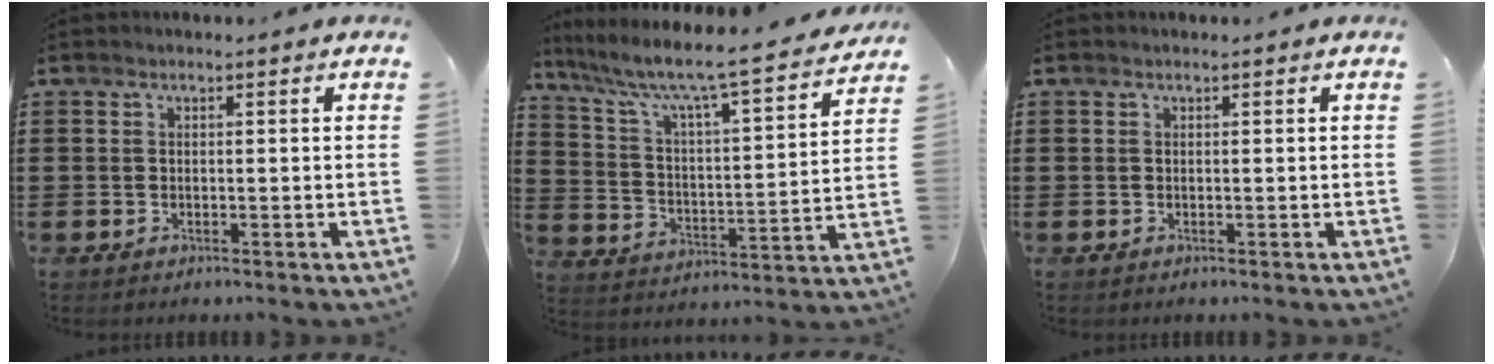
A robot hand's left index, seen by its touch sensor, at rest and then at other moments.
{"total": 7.1, "force": [6.0, 0.2, 3.8], "torque": [-0.103, -0.053, 0.089]}
{"total": 0.0}